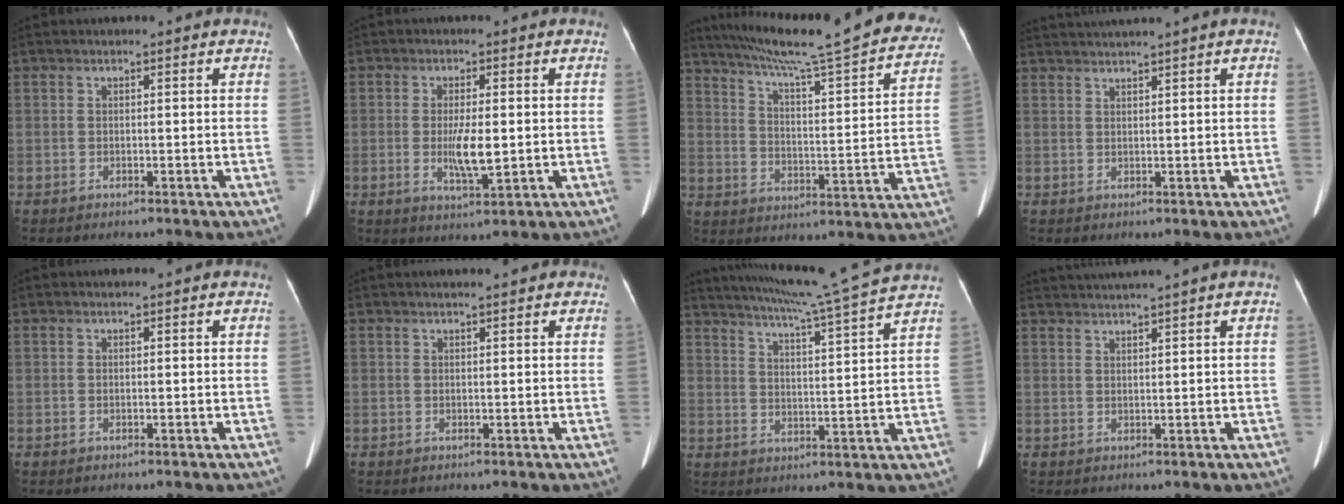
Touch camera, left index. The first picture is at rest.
{"total": 5.2, "force": [-0.5, 1.0, 5.1], "torque": [-0.099, -0.011, -0.007]}
{"total": 28.3, "force": [24.5, 2.6, 13.9], "torque": [-0.217, -0.038, 0.316]}
{"total": 3.5, "force": [2.9, -1.3, 1.5], "torque": [-0.026, 0.016, 0.057]}
{"total": 0.0}
{"total": 3.2, "force": [2.6, 0.8, 1.8], "torque": [-0.018, 0.018, 0.029]}
{"total": 14.1, "force": [12.6, -2.8, 5.7], "torque": [-0.107, -0.025, 0.177]}
{"total": 4.4, "force": [3.7, -1.6, 1.8], "torque": [-0.029, 0.017, 0.071]}